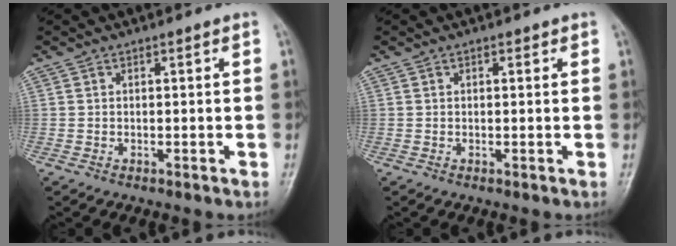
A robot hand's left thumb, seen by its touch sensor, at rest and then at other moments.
{"total": 0.7, "force": [0.4, 0.5, 0.4], "torque": [-0.002, -0.001, 0.002]}